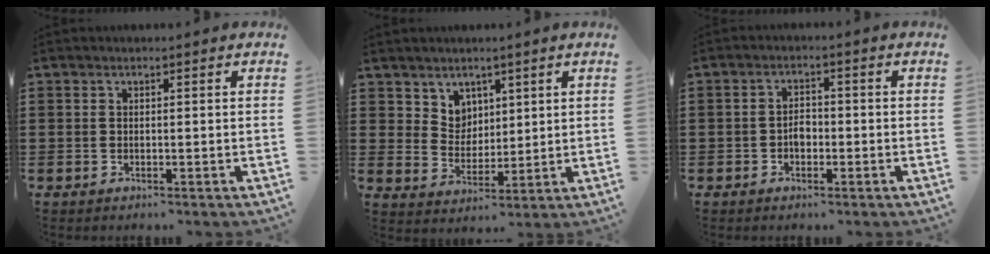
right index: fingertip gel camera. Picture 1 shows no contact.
{"total": 5.2, "force": [3.3, 3.9, 0.6], "torque": [-0.035, 0.003, 0.062]}
{"total": 2.2, "force": [-0.7, 1.4, 1.6], "torque": [-0.032, 0.004, -0.014]}